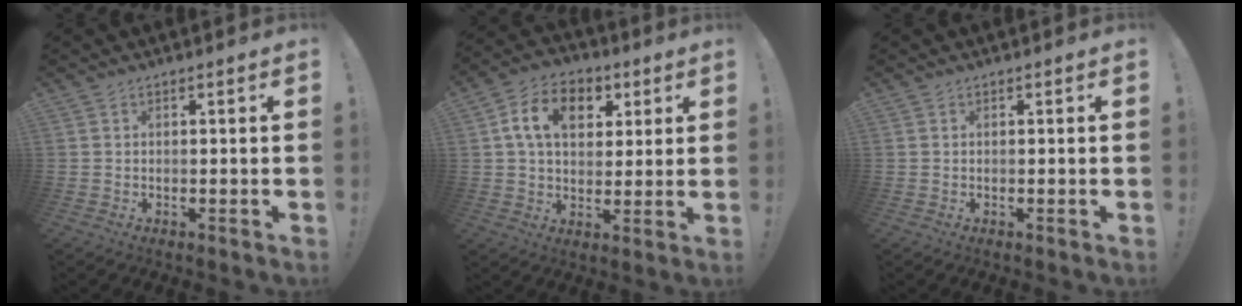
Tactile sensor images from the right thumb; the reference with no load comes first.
{"total": 13.6, "force": [4.5, 9.6, 8.5], "torque": [-0.132, 0.000, 0.087]}
{"total": 0.0}